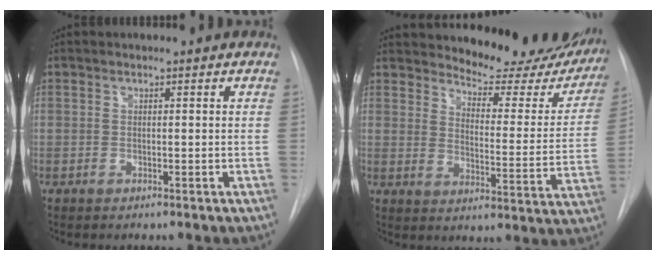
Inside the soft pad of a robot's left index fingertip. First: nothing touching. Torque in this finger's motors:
{"motor_torque": [0.07, -0.45, 0.42, 0.06]}